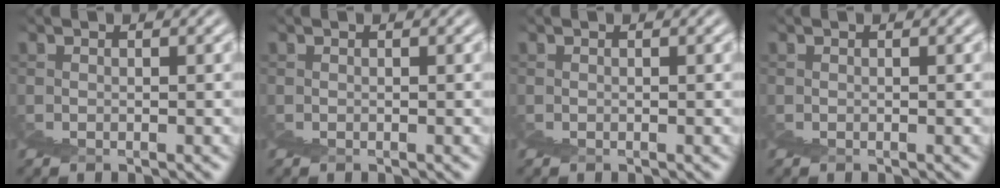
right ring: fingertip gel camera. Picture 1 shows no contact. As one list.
[{"total": 0.0}, {"total": 0.0}, {"total": 0.0}]